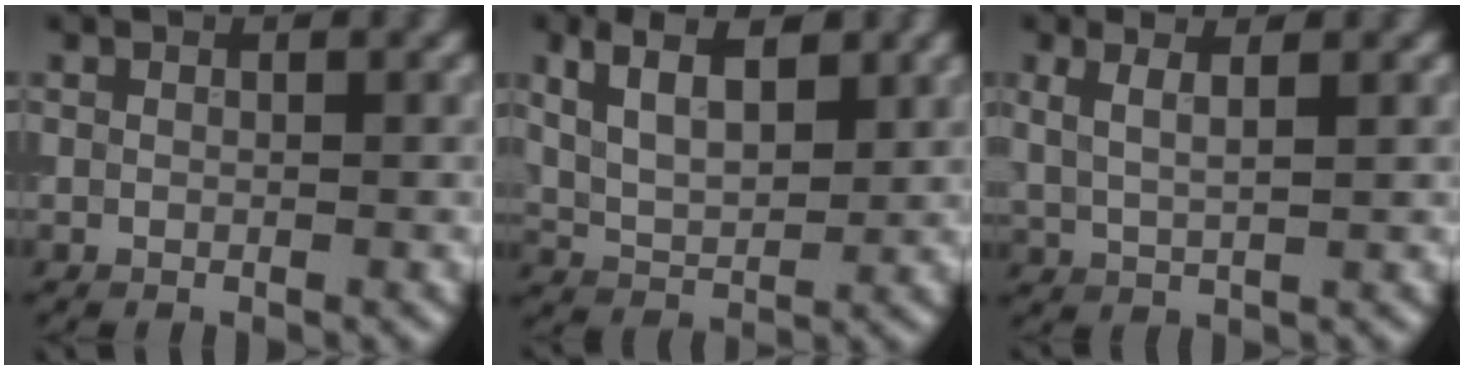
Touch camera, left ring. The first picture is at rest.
{"total": 6.1, "force": [2.8, 3.1, 4.4], "torque": [-0.085, 0.009, 0.042]}
{"total": 2.9, "force": [1.5, 0.9, 2.3], "torque": [-0.036, 0.002, 0.025]}